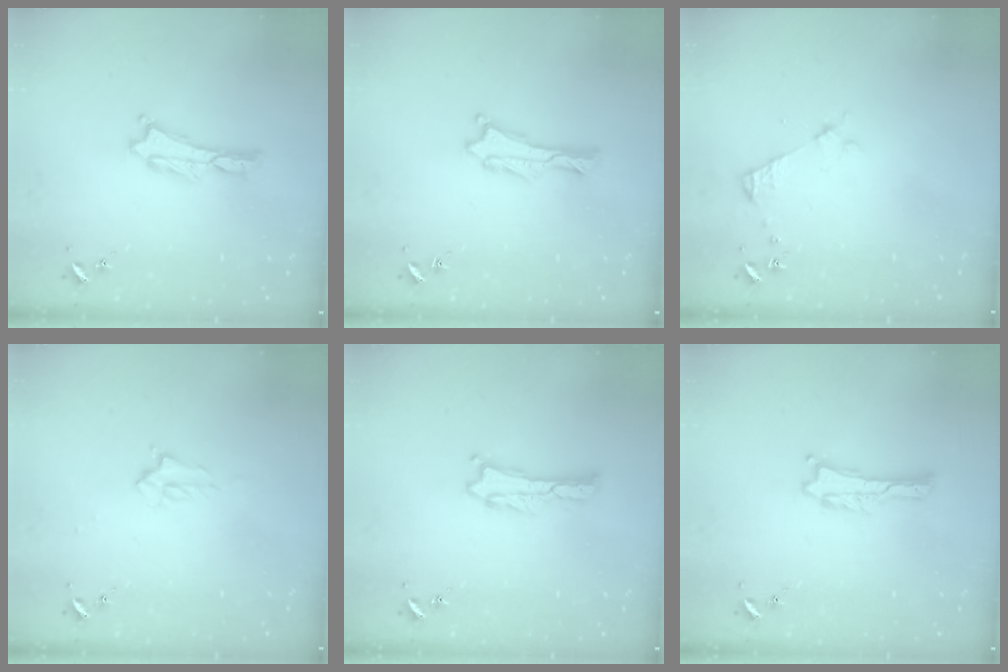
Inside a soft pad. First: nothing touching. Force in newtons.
{"total": 0.6, "press": 0.6, "slide": 0.2}
{"total": 3.2, "press": 3.2, "slide": 0.4}
{"total": 1.7, "press": 1.6, "slide": 0.2}
{"total": 0.6, "press": 0.5, "slide": 0.2}
{"total": 0.0}